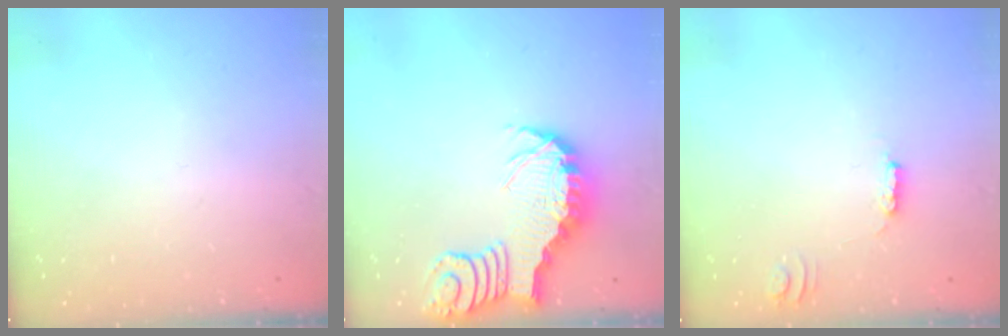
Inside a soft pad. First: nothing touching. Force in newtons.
{"total": 3.0, "press": 2.9, "slide": 0.6}
{"total": 3.5, "press": 3.5, "slide": 0.4}